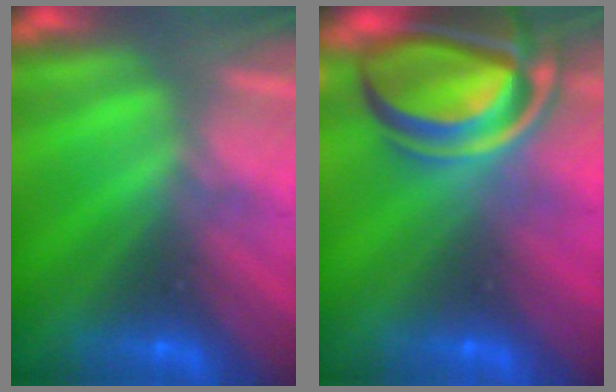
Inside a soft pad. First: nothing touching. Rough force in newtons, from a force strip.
{"total": 7.1}